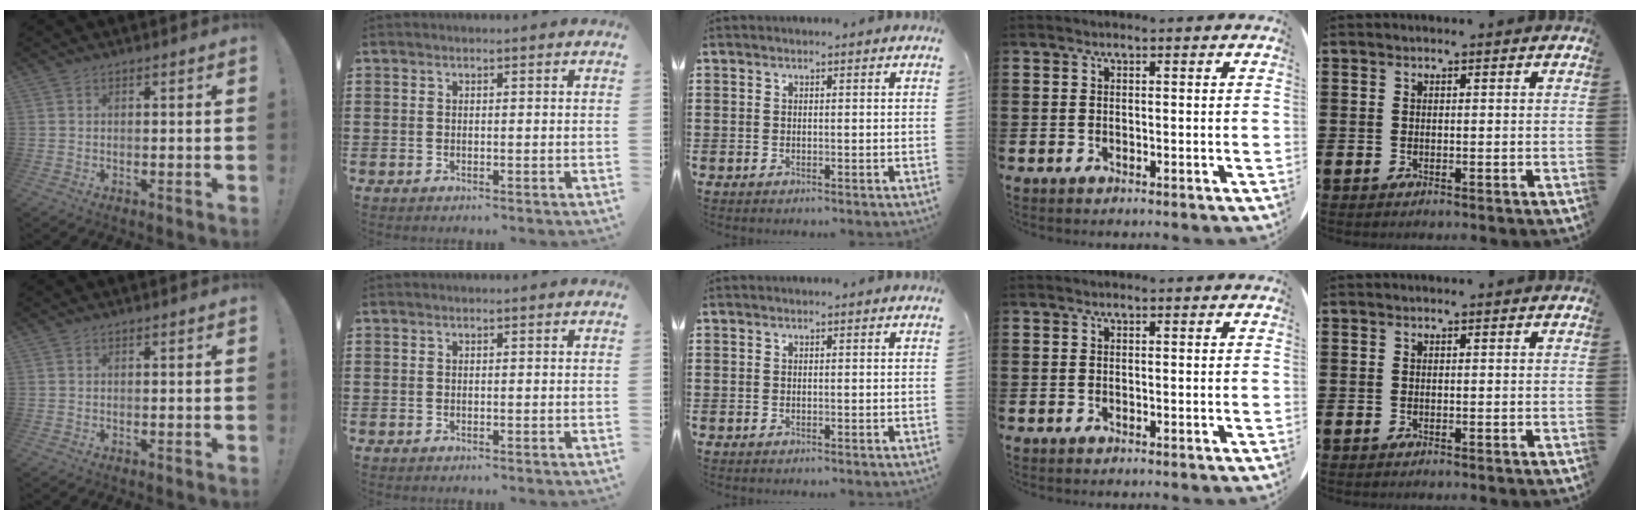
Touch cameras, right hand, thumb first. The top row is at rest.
{}